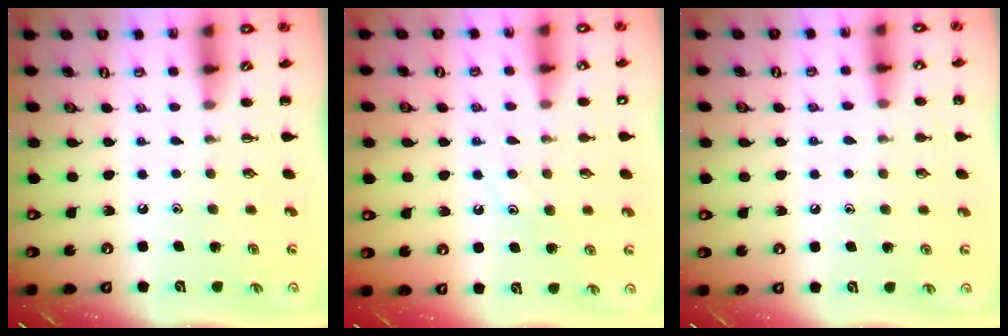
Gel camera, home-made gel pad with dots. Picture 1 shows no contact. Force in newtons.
{"total": 8.3, "press": 8.3, "slide": 1.1}
{"total": 6.5, "press": 6.1, "slide": 2.2}